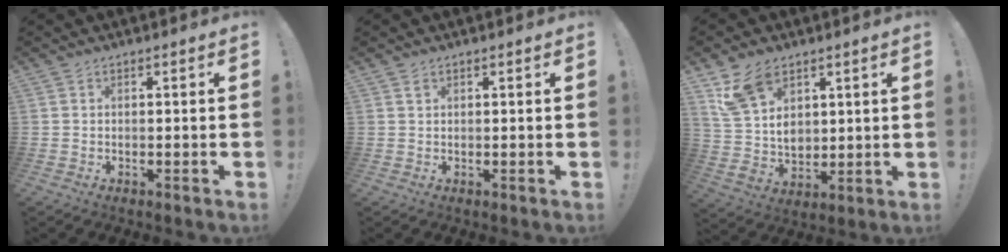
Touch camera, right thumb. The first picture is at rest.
{"total": 0.6, "force": [0.5, 0.3, 0.3], "torque": [0.004, -0.004, 0.008]}
{"total": 12.4, "force": [7.4, 8.3, 5.5], "torque": [-0.100, -0.034, 0.148]}